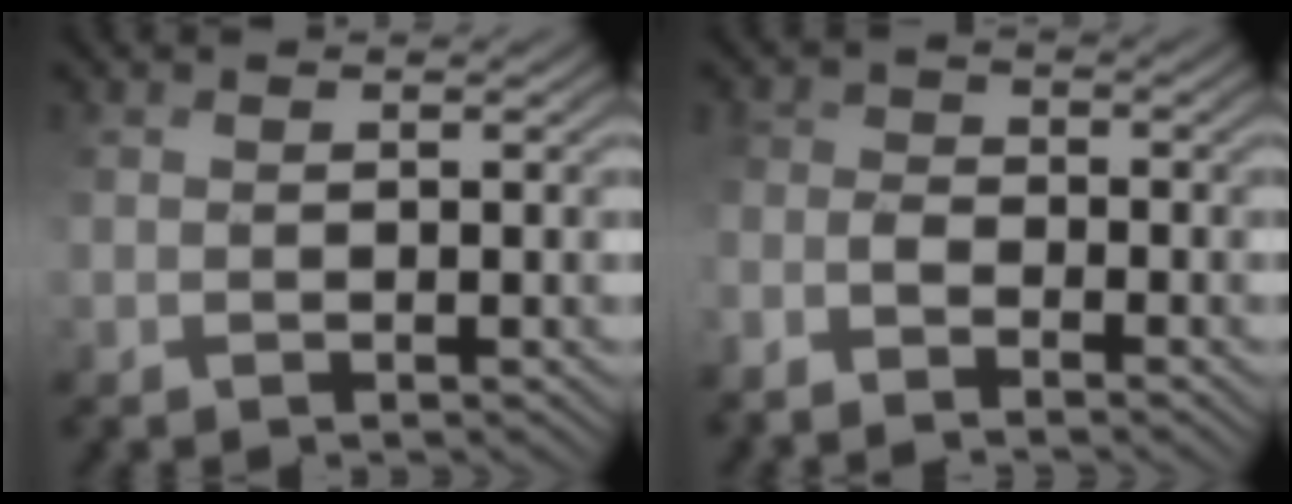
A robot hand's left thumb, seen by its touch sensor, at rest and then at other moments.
{"total": 3.2, "force": [-2.7, 0.9, 1.6], "torque": [-0.046, -0.001, -0.051]}